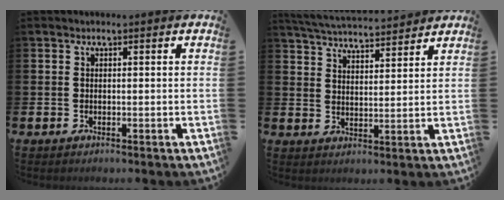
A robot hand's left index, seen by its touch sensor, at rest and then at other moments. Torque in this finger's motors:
{"motor_torque": [0.88, -1.11, 0.15, 0.15]}